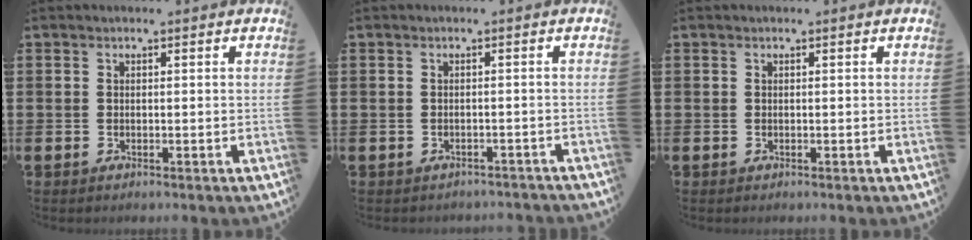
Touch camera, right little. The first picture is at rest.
{"total": 0.8, "force": [-0.8, 0.0, -0.1], "torque": [0.000, -0.003, -0.017]}
{"total": 0.0}